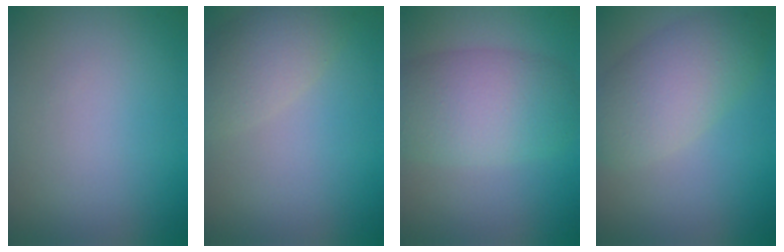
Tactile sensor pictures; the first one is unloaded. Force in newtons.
{"total": 3.8, "press": 3.8, "slide": 0.4}
{"total": 7.0, "press": 7.0, "slide": 0.3}
{"total": 5.5, "press": 5.5, "slide": 0.3}